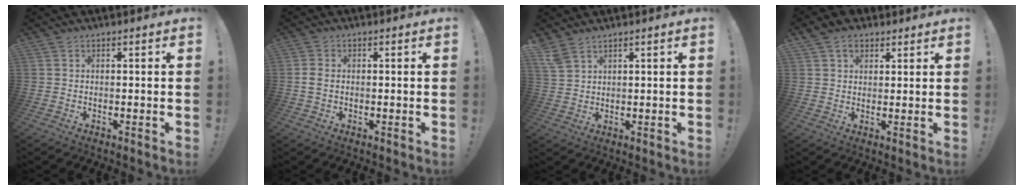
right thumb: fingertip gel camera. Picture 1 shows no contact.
{"total": 2.6, "force": [-0.2, 1.8, 1.8], "torque": [-0.042, 0.005, -0.003]}
{"total": 4.4, "force": [3.3, 1.6, 2.4], "torque": [-0.056, -0.010, 0.068]}
{"total": 5.7, "force": [2.9, 4.1, 2.6], "torque": [-0.046, -0.001, 0.056]}